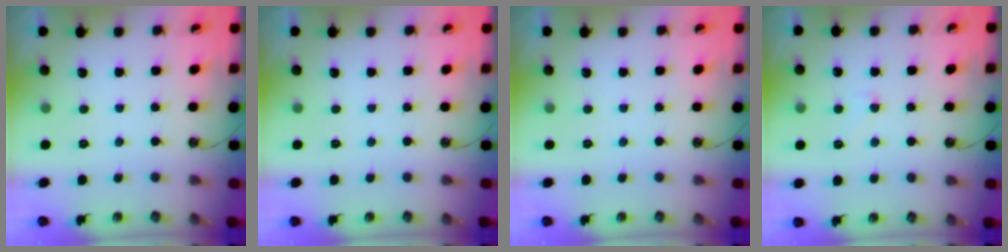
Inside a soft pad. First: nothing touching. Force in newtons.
{"total": 0.0}
{"total": 0.0}
{"total": 4.0, "press": 3.9, "slide": 0.9}